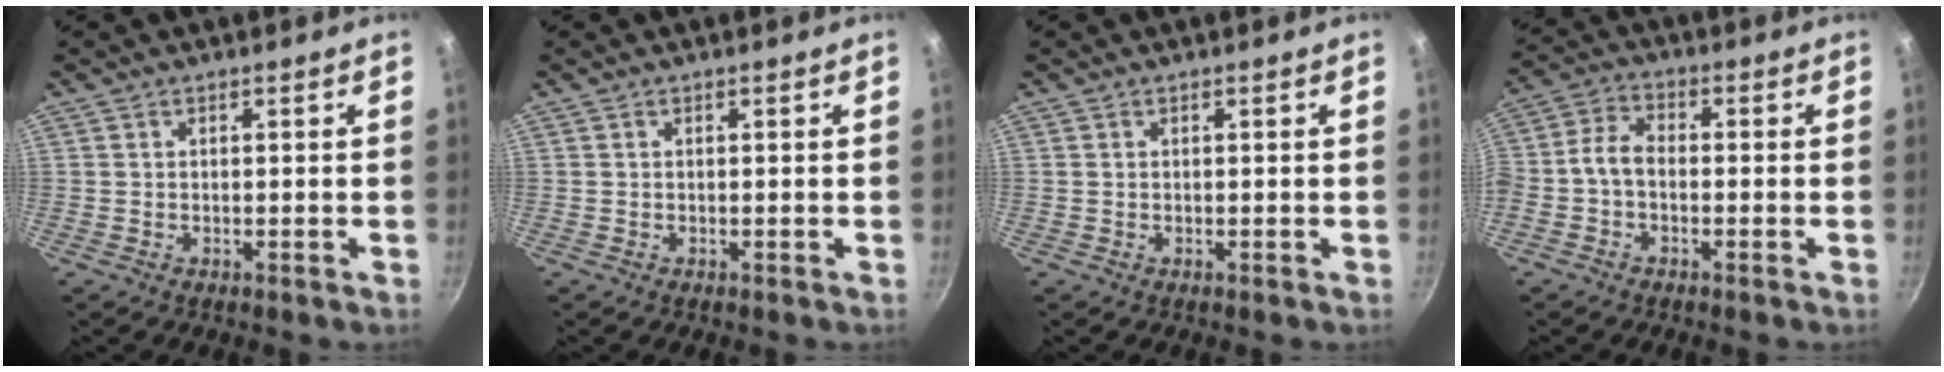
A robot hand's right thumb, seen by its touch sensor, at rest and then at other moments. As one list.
[{"total": 0.0}, {"total": 0.0}, {"total": 5.4, "force": [-1.5, 3.6, 3.8], "torque": [-0.077, 0.034, -0.042]}]